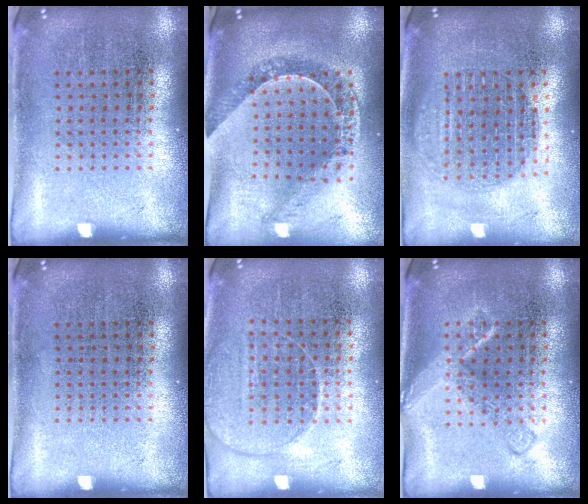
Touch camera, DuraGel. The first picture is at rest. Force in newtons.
{"total": 1.0, "press": 0.9, "slide": 0.2}
{"total": 1.7, "press": 1.5, "slide": 0.9}
{"total": 0.0}
{"total": 1.4, "press": 1.3, "slide": 0.6}
{"total": 2.1, "press": 2.1, "slide": 0.3}